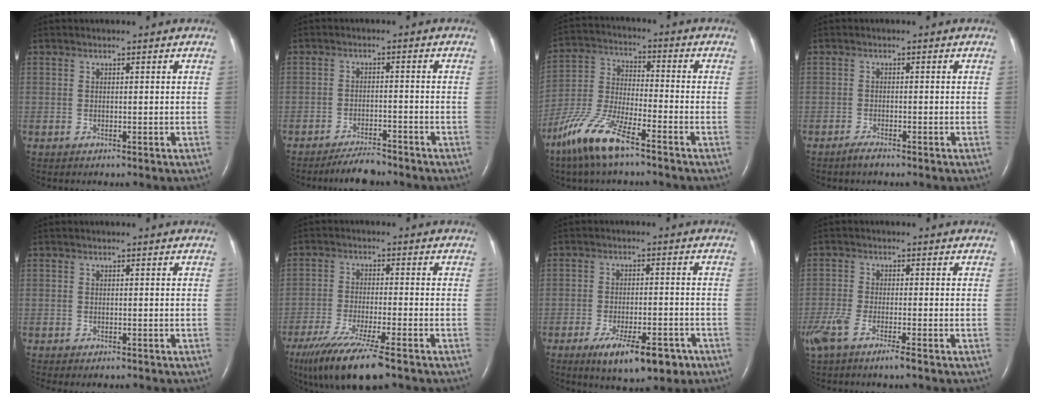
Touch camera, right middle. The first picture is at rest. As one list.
[{"total": 4.4, "force": [-4.1, 0.7, 1.5], "torque": [-0.032, -0.012, -0.072]}, {"total": 11.8, "force": [-8.1, 2.3, 8.3], "torque": [-0.192, -0.018, -0.161]}, {"total": 1.5, "force": [-1.3, 0.1, 0.8], "torque": [-0.024, -0.004, -0.024]}, {"total": 1.1, "force": [-0.9, 0.3, 0.5], "torque": [-0.009, -0.002, -0.009]}, {"total": 13.8, "force": [-10.0, 1.3, 9.5], "torque": [-0.184, -0.040, -0.171]}, {"total": 10.4, "force": [-6.4, 3.6, 7.3], "torque": [-0.110, -0.007, -0.094]}, {"total": 6.6, "force": [-4.5, 0.7, 4.8], "torque": [-0.097, -0.015, -0.080]}]